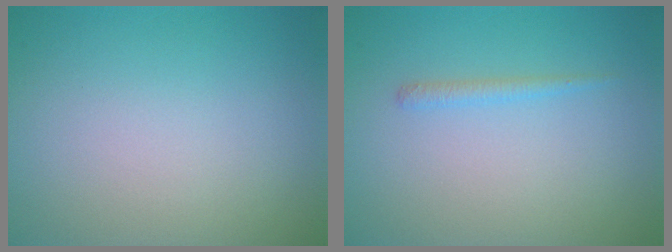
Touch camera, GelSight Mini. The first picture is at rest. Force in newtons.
{"total": 0.9, "press": 0.9, "slide": 0.1}